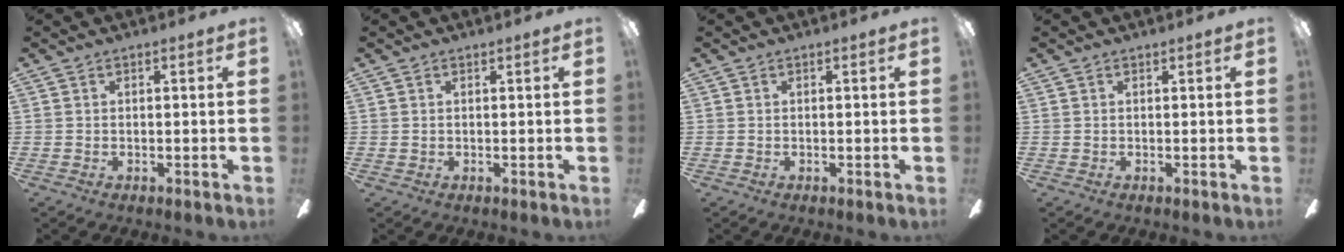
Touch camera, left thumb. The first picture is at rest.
{"total": 0.0}
{"total": 0.0}
{"total": 0.0}